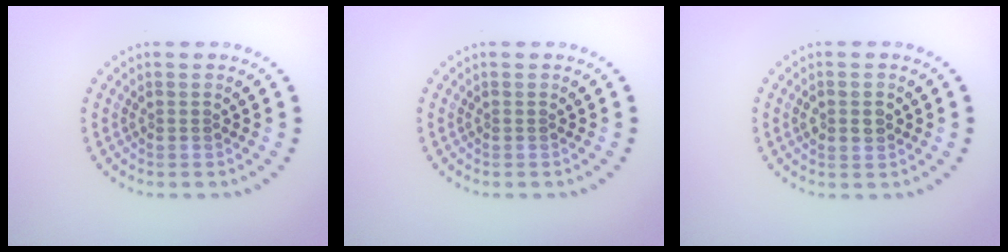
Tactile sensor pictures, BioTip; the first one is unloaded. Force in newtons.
{"total": 0.0}
{"total": 1.9, "press": 1.9, "slide": 0.2}